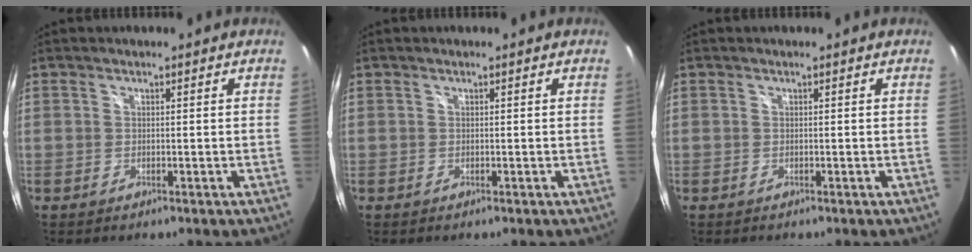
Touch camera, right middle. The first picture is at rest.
{"total": 0.0}
{"total": 0.0}